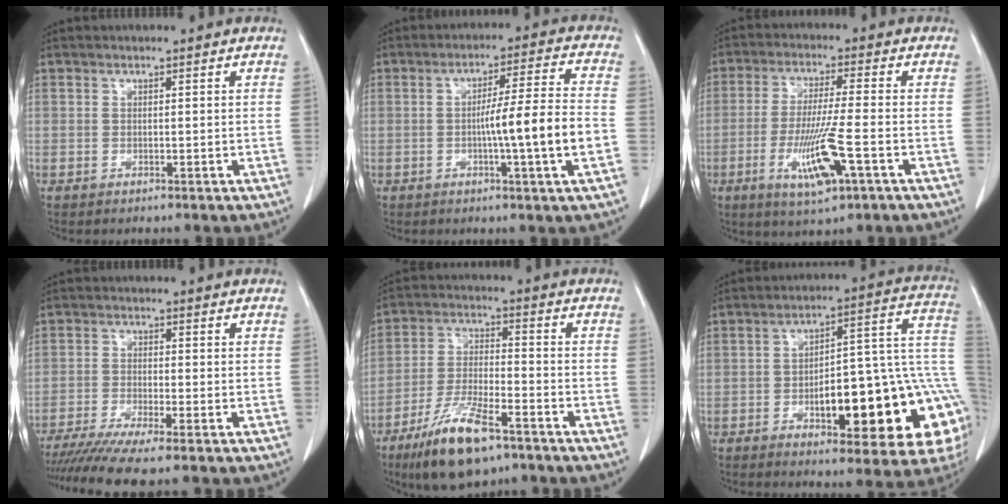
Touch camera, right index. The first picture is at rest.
{"total": 10.3, "force": [-2.2, -1.0, 10.0], "torque": [-0.158, 0.002, -0.037]}
{"total": 10.1, "force": [-3.8, 0.4, 9.4], "torque": [-0.182, -0.018, -0.066]}
{"total": 8.3, "force": [-6.9, -1.1, 4.6], "torque": [-0.070, -0.020, -0.113]}
{"total": 12.4, "force": [-8.1, 3.1, 8.9], "torque": [-0.177, -0.021, -0.143]}
{"total": 23.2, "force": [-5.8, 6.3, 21.6], "torque": [-0.191, 0.033, -0.064]}